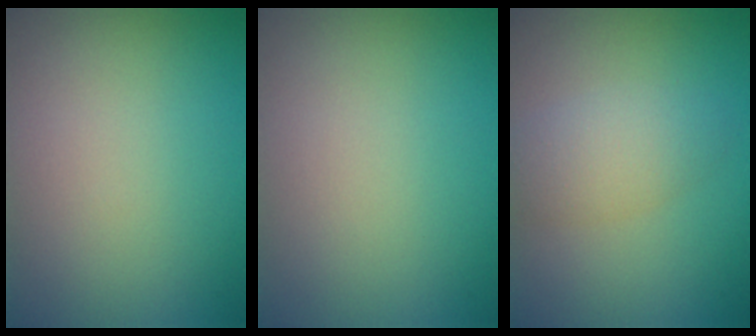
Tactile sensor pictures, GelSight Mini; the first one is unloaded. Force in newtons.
{"total": 0.0}
{"total": 3.0, "press": 3.0, "slide": 0.2}